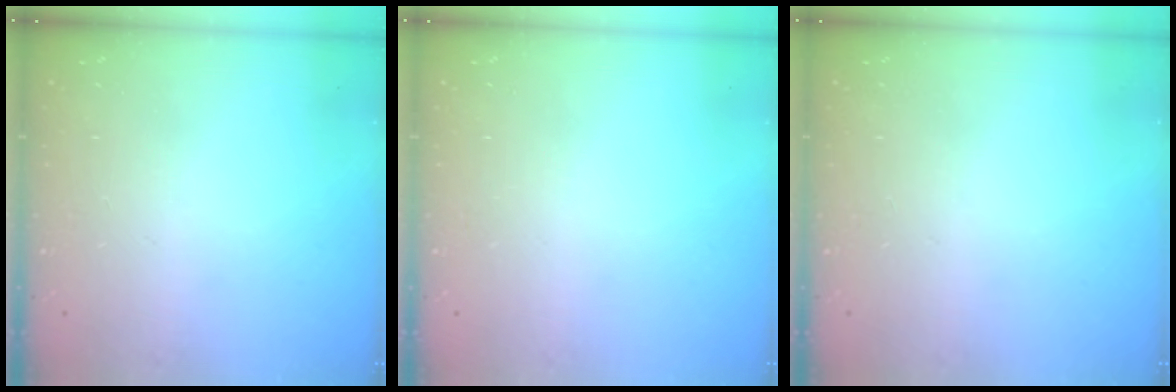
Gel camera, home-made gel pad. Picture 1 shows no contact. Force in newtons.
{"total": 0.0}
{"total": 0.0}